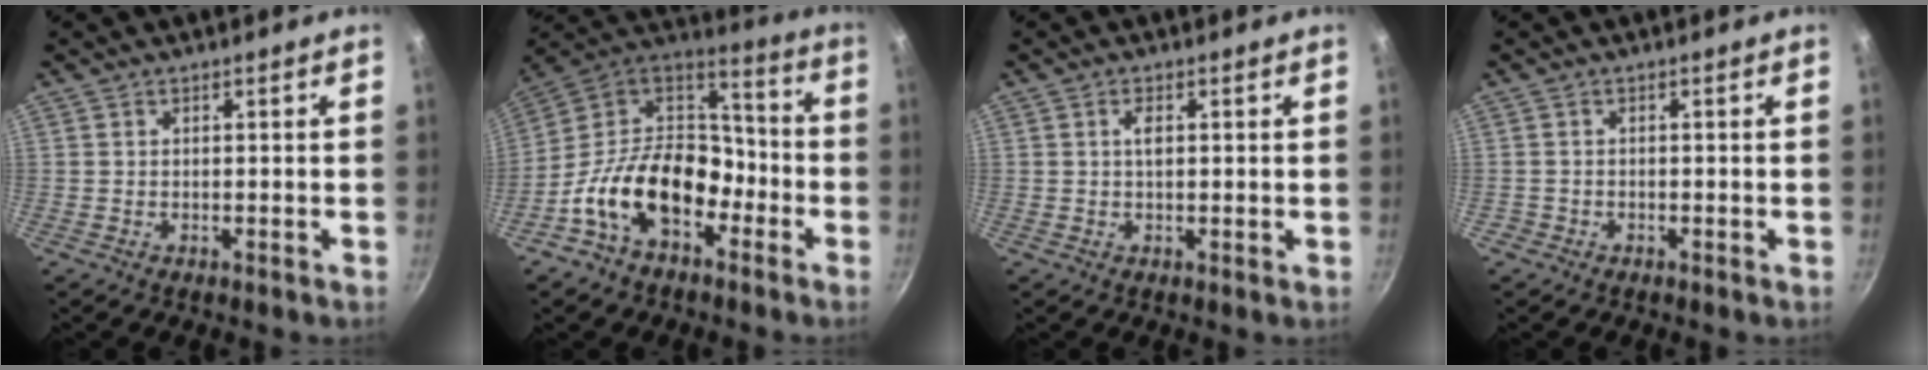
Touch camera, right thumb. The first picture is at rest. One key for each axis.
{"total": 18.6, "fx": -7.8, "fy": 11.8, "fz": 12.0, "tx": -0.163, "ty": 0.075, "tz": -0.154}
{"total": 1.2, "fx": 0.4, "fy": 0.0, "fz": 1.1, "tx": -0.019, "ty": -0.001, "tz": 0.008}
{"total": 0.8, "fx": -0.5, "fy": 0.6, "fz": 0.0, "tx": -0.004, "ty": 0.007, "tz": -0.009}